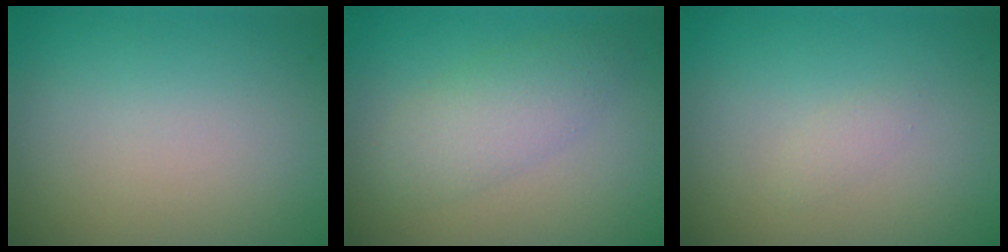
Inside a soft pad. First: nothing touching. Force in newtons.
{"total": 3.6, "press": 3.6, "slide": 0.2}
{"total": 0.7, "press": 0.7, "slide": 0.0}